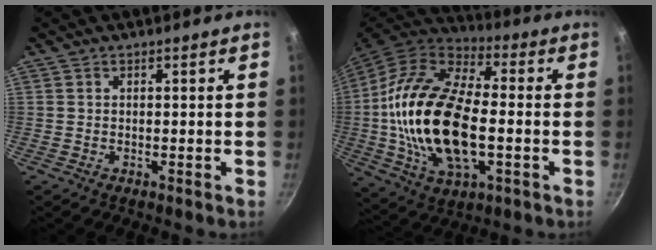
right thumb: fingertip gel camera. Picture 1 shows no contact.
{"total": 24.2, "force": [-2.0, 12.7, 20.5], "torque": [-0.393, 0.020, -0.039]}